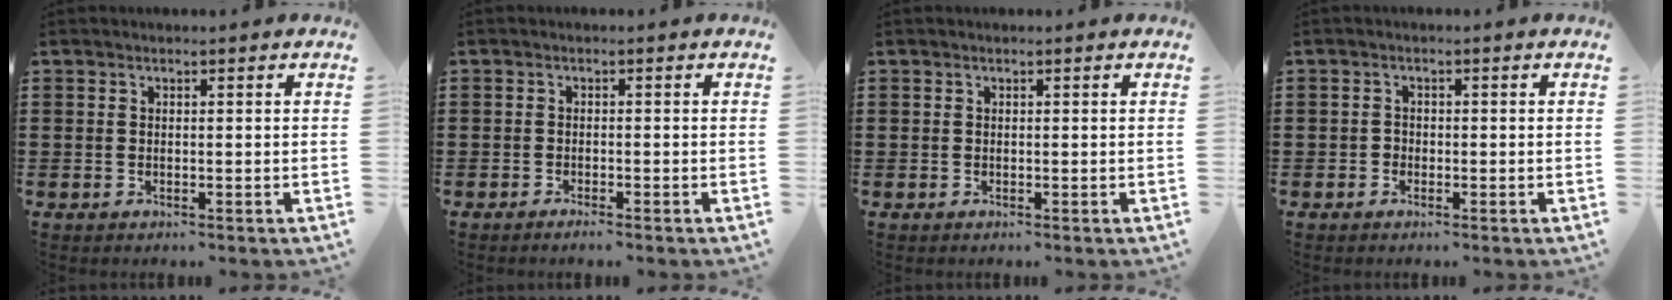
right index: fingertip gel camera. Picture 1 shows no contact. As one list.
[{"total": 1.0, "force": [-1.0, -0.1, 0.3], "torque": [-0.007, -0.003, -0.018]}, {"total": 0.0}, {"total": 1.0, "force": [-0.6, 0.8, 0.2], "torque": [-0.006, 0.001, -0.014]}]